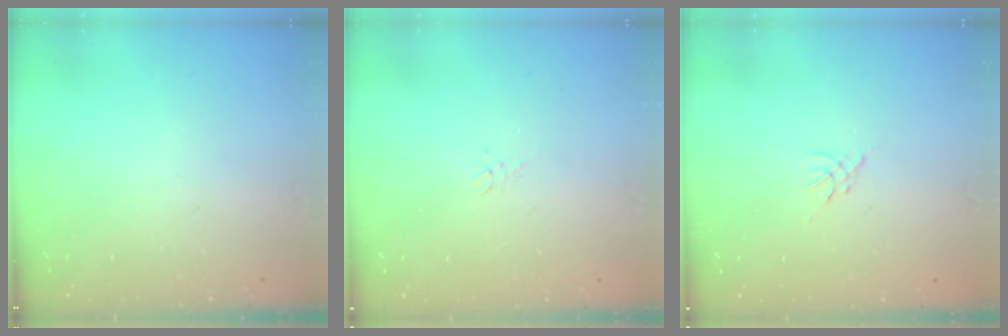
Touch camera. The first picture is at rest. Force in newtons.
{"total": 1.2, "press": 1.1, "slide": 0.3}
{"total": 0.0}